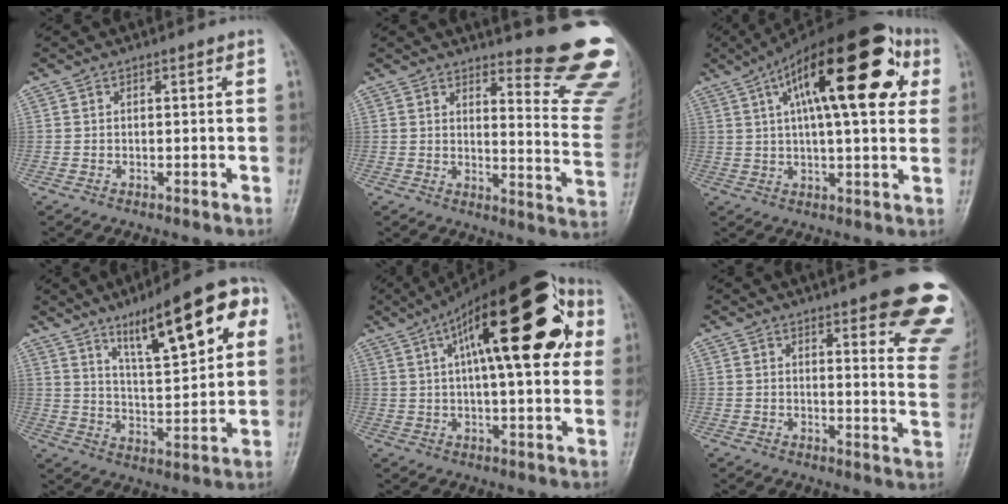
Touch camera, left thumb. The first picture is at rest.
{"total": 15.9, "force": [13.8, 2.1, 7.6], "torque": [-0.068, -0.160, 0.157]}
{"total": 24.4, "force": [8.6, 8.8, 21.0], "torque": [-0.307, 0.024, 0.123]}
{"total": 17.6, "force": [8.4, 5.2, 14.5], "torque": [-0.184, -0.023, 0.130]}
{"total": 25.5, "force": [8.1, 9.1, 22.4], "torque": [-0.322, 0.029, 0.113]}
{"total": 18.8, "force": [12.7, 4.5, 13.1], "torque": [-0.131, -0.061, 0.135]}